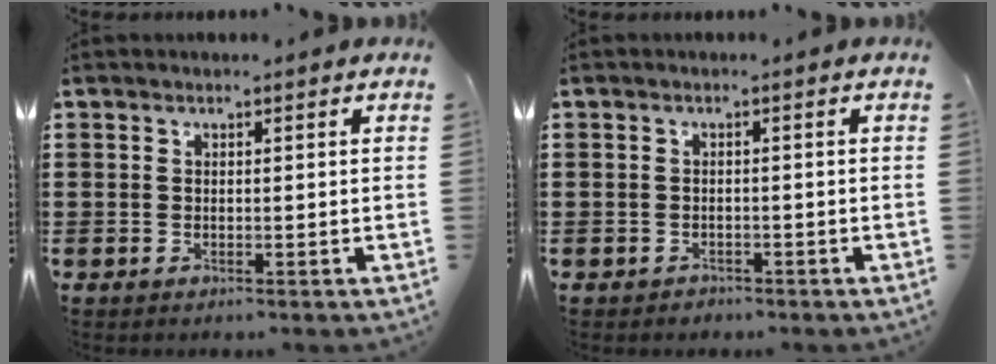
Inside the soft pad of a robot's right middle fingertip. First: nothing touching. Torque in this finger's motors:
{"motor_torque": [0.16, -0.19, 0.00, -0.01]}